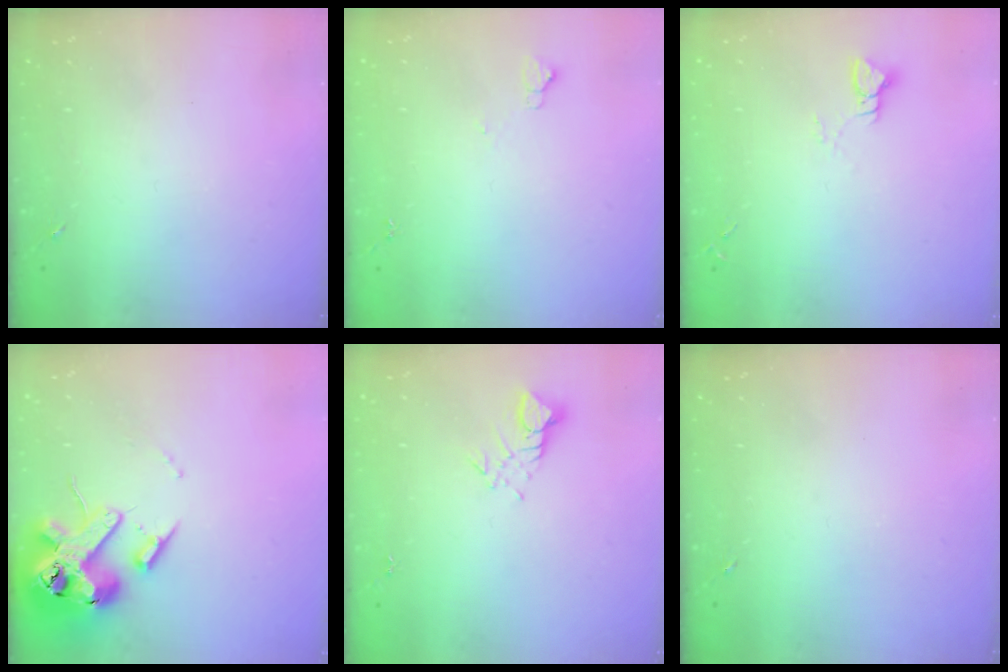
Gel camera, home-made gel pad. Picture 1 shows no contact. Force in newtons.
{"total": 4.9, "press": 4.8, "slide": 0.7}
{"total": 3.0, "press": 3.0, "slide": 0.3}
{"total": 18.6, "press": 18.4, "slide": 2.8}
{"total": 3.5, "press": 3.5, "slide": 0.3}
{"total": 0.0}